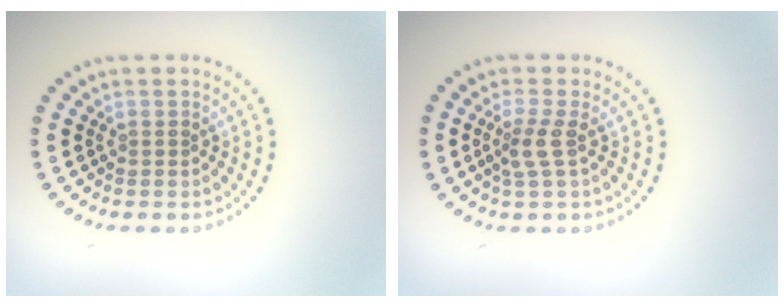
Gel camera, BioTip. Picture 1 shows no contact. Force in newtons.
{"total": 2.1, "press": 1.6, "slide": 1.3}